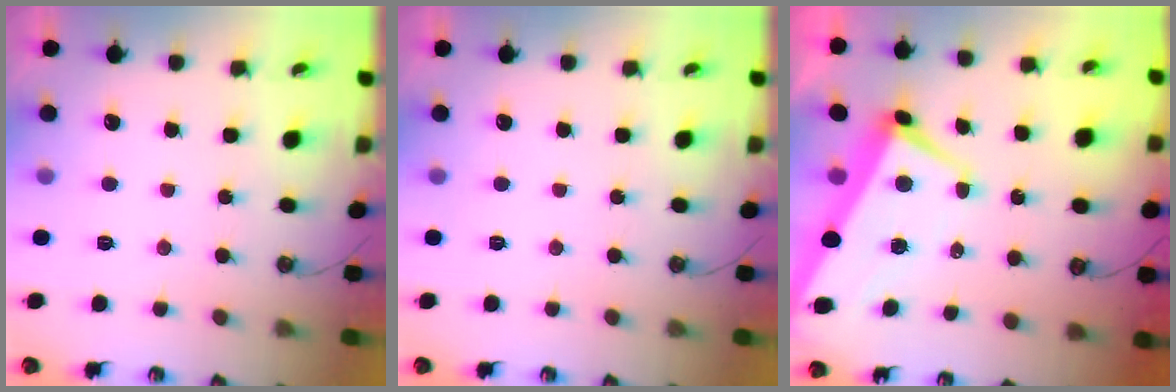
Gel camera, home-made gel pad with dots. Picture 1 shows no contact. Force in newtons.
{"total": 0.0}
{"total": 1.7, "press": 1.1, "slide": 1.3}